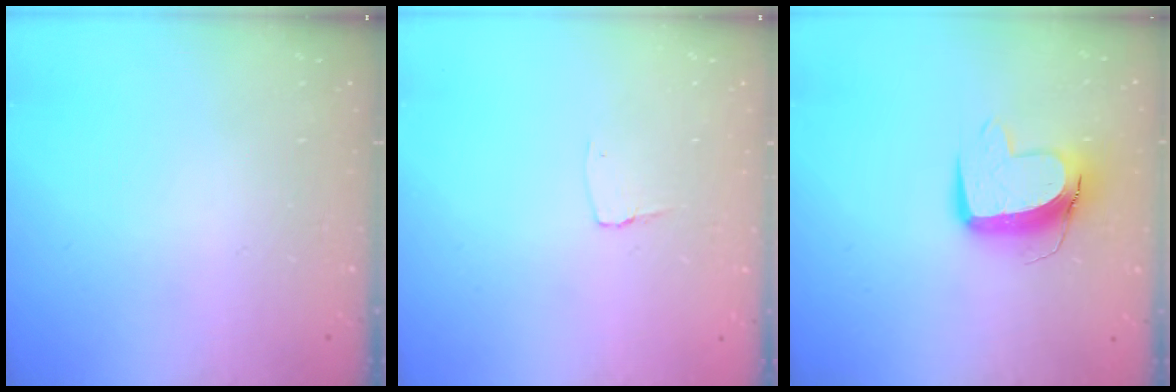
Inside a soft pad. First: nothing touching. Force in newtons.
{"total": 2.9, "press": 2.9, "slide": 0.3}
{"total": 10.9, "press": 10.8, "slide": 1.2}